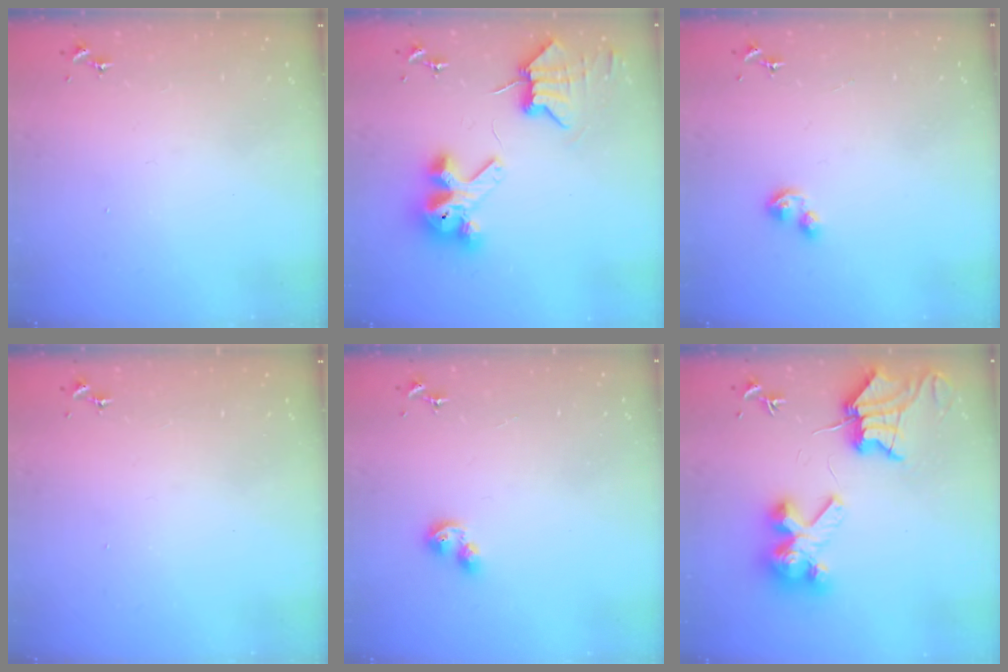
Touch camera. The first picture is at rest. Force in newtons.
{"total": 9.0, "press": 9.0, "slide": 1.2}
{"total": 4.2, "press": 4.2, "slide": 0.4}
{"total": 0.0}
{"total": 6.8, "press": 6.8, "slide": 0.5}
{"total": 11.3, "press": 11.3, "slide": 1.4}